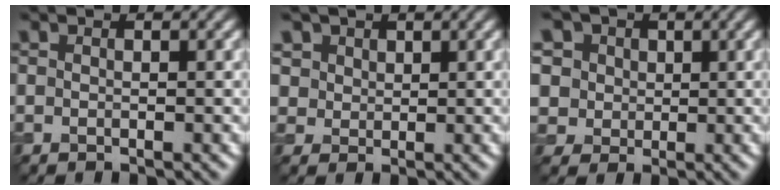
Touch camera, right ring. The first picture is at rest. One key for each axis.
{"total": 4.2, "fx": 2.4, "fy": 3.2, "fz": 1.3, "tx": -0.048, "ty": 0.000, "tz": 0.048}
{"total": 9.2, "fx": 4.5, "fy": 7.1, "fz": 3.6, "tx": -0.085, "ty": 0.022, "tz": 0.054}